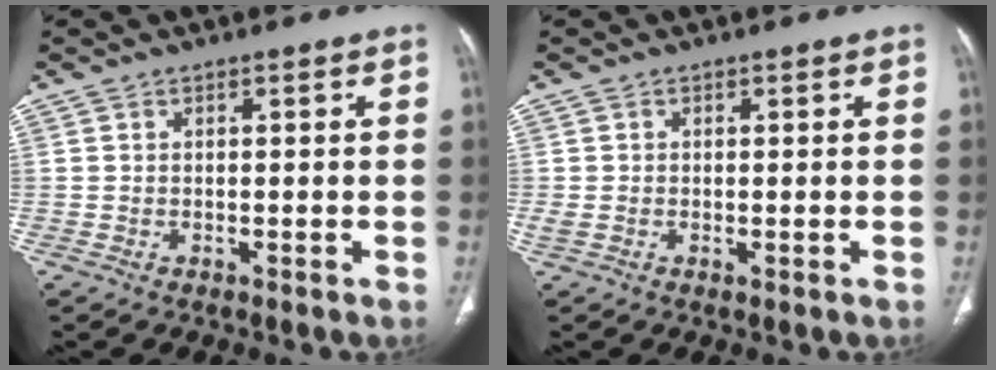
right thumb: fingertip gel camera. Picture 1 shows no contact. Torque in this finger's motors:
{"motor_torque": [1.71, 0.93, 0.52, -0.86, 0.06]}